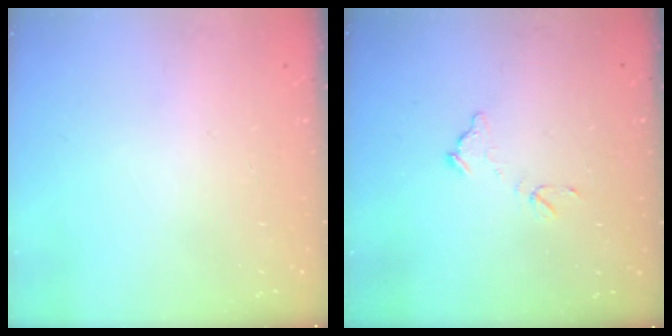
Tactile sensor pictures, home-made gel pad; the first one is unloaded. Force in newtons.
{"total": 6.9, "press": 6.9, "slide": 0.4}